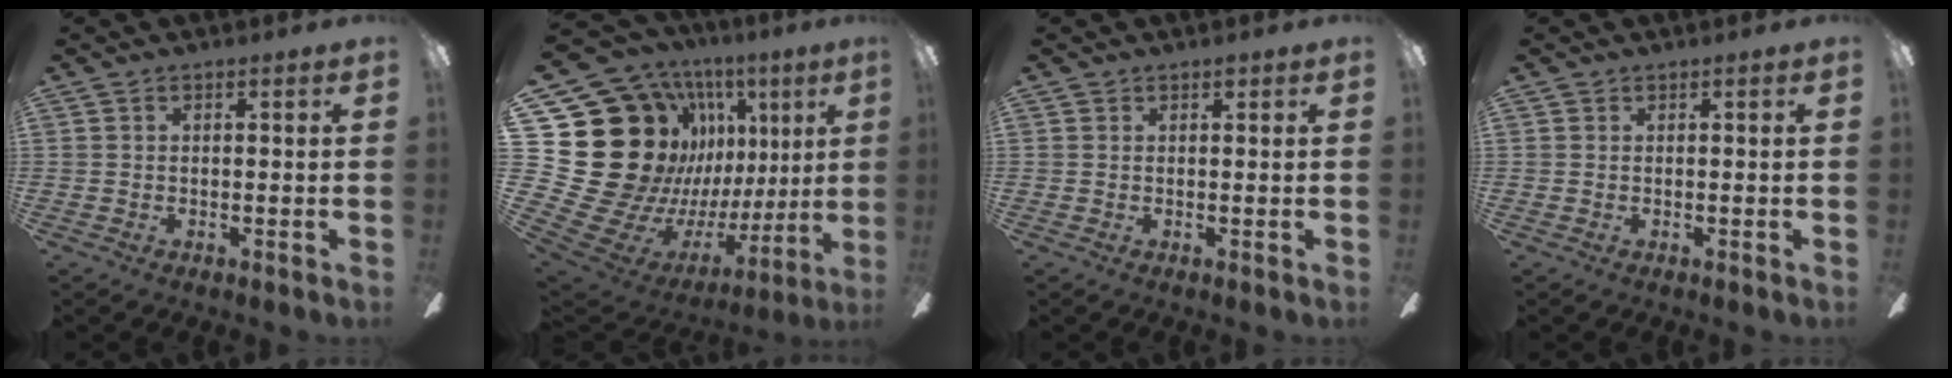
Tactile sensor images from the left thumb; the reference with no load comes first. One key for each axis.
{"total": 28.1, "fx": 5.6, "fy": 21.5, "fz": 17.3, "tx": -0.339, "ty": -0.095, "tz": 0.181}
{"total": 0.9, "fx": 0.6, "fy": 0.6, "fz": 0.4, "tx": 0.000, "ty": -0.001, "tz": 0.008}
{"total": 0.0}